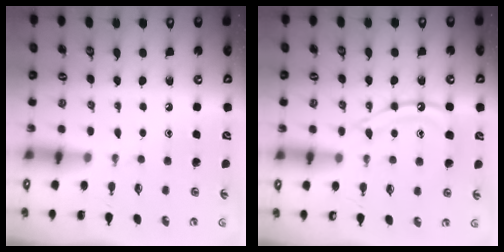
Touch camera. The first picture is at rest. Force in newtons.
{"total": 12.6, "press": 12.5, "slide": 1.2}